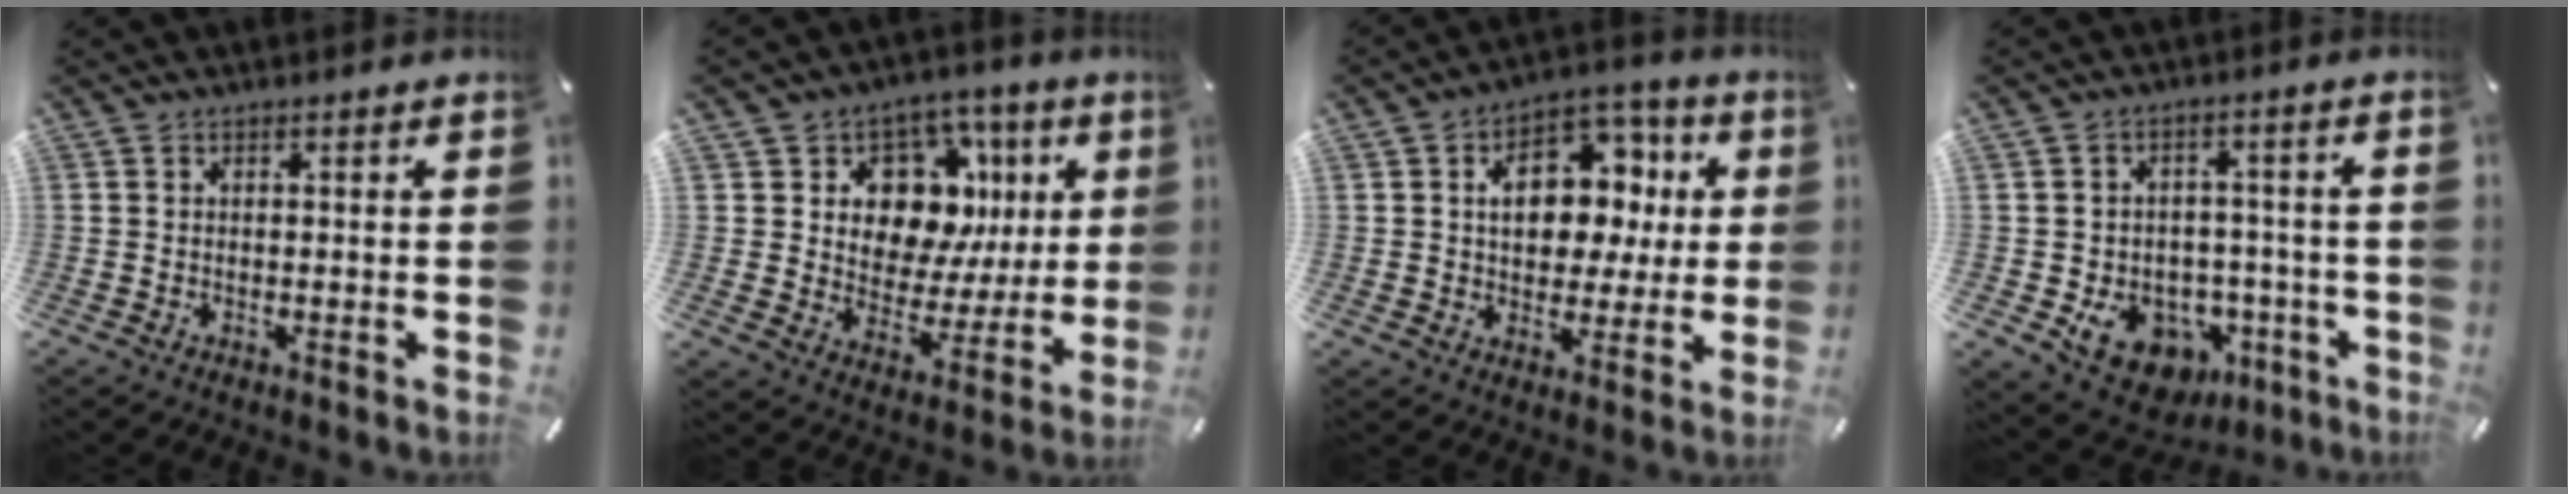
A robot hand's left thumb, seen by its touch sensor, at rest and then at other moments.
{"total": 12.2, "force": [4.7, 9.7, 5.6], "torque": [-0.075, -0.042, 0.089]}
{"total": 13.9, "force": [2.5, 10.5, 8.7], "torque": [-0.120, -0.011, 0.047]}
{"total": 11.4, "force": [-4.5, 9.3, 4.7], "torque": [-0.046, 0.024, -0.065]}